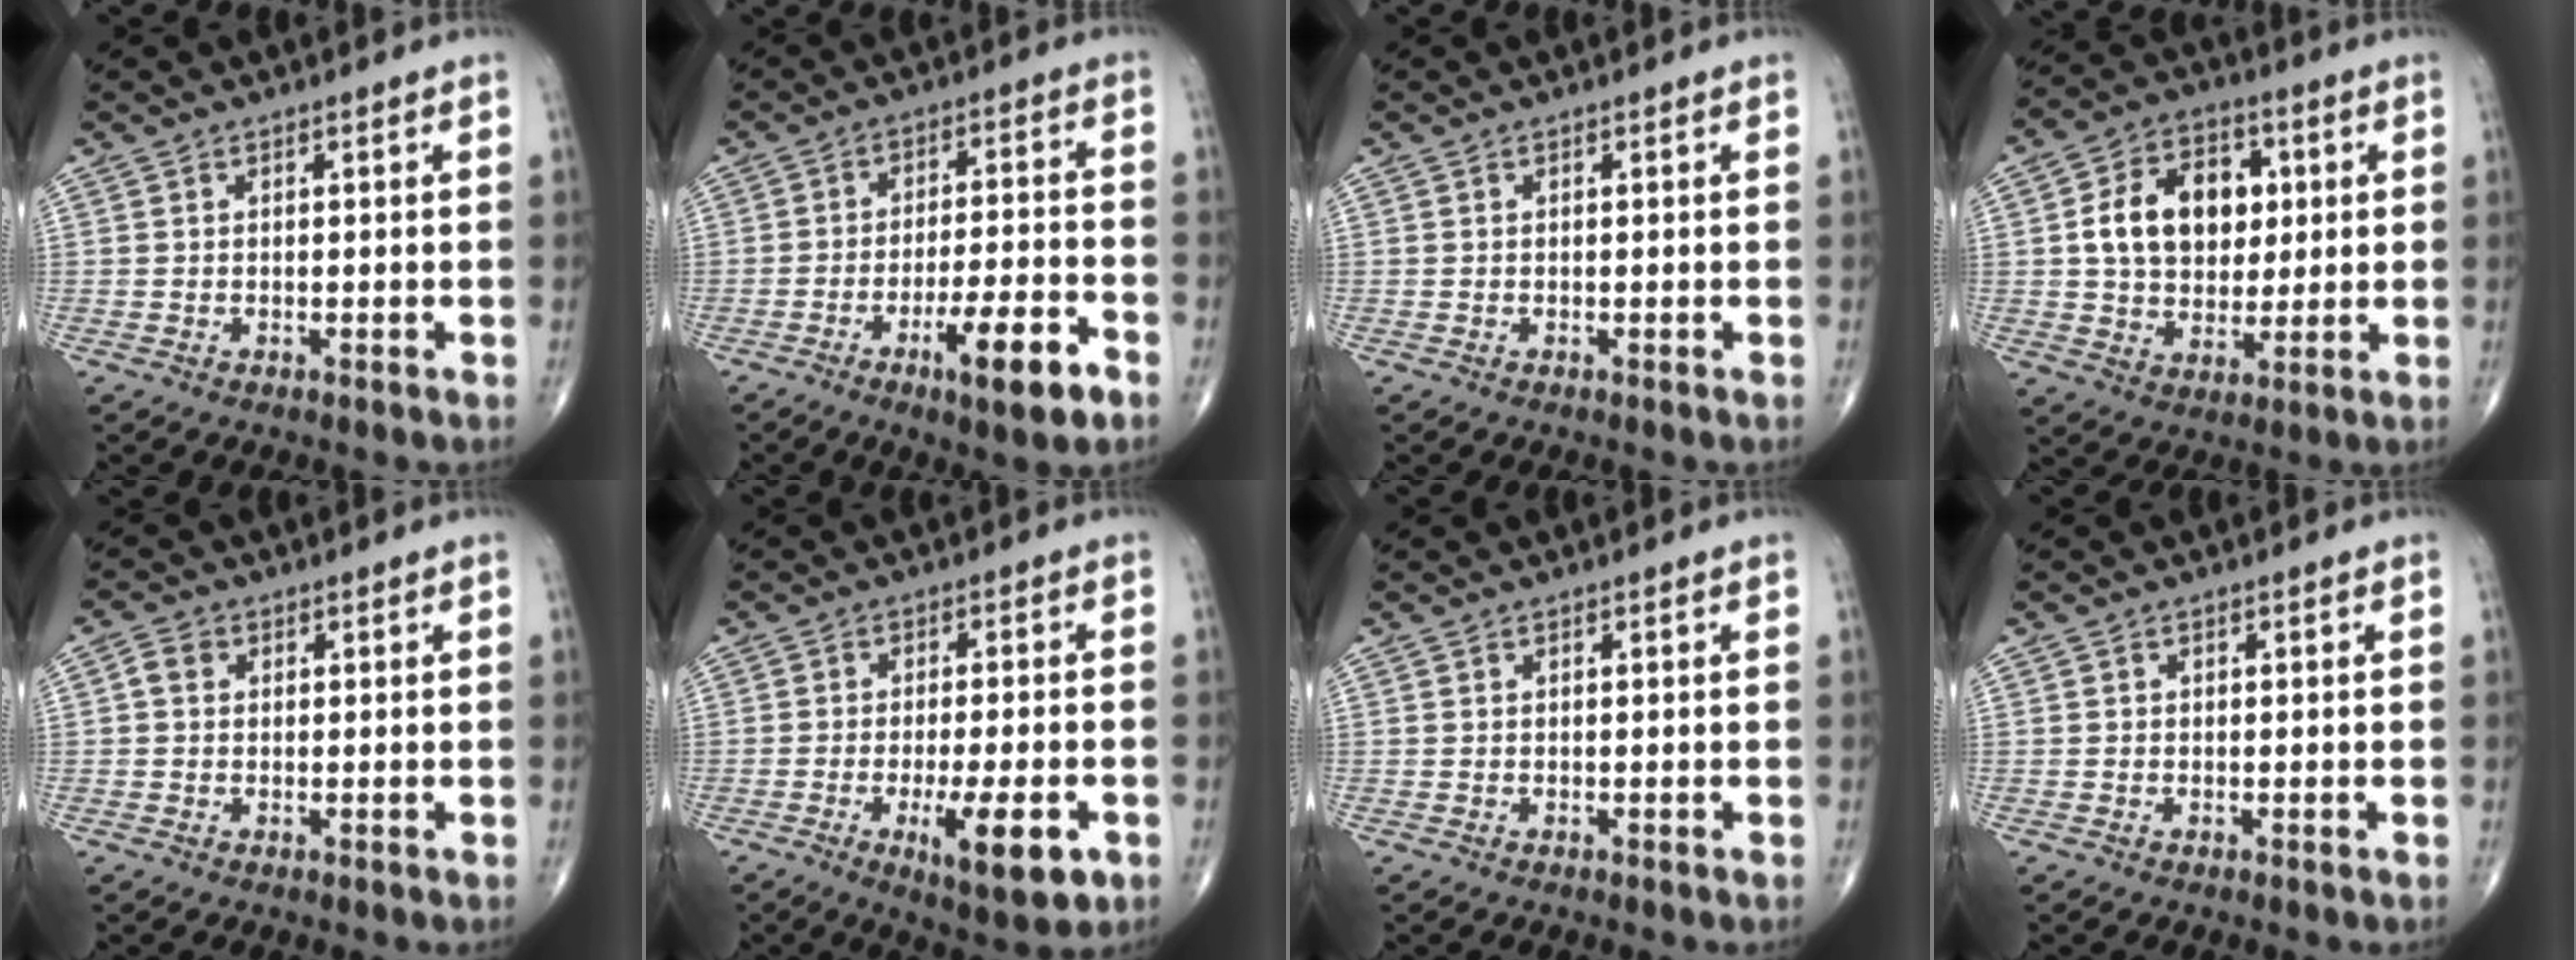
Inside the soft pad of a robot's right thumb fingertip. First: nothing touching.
{"total": 11.1, "force": [-5.7, 2.4, 9.2], "torque": [-0.149, 0.027, -0.085]}
{"total": 0.0}
{"total": 14.8, "force": [2.6, 10.6, 10.1], "torque": [-0.131, 0.008, 0.042]}
{"total": 2.4, "force": [0.4, 2.0, 1.3], "torque": [-0.020, 0.007, 0.004]}
{"total": 10.8, "force": [-4.0, 3.1, 9.5], "torque": [-0.144, -0.004, -0.055]}
{"total": 0.0}
{"total": 0.0}